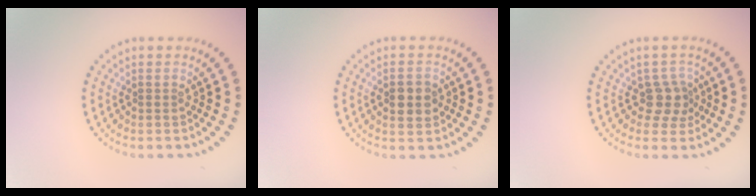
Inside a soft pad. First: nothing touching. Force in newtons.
{"total": 2.9, "press": 2.9, "slide": 0.1}
{"total": 2.6, "press": 2.1, "slide": 1.5}